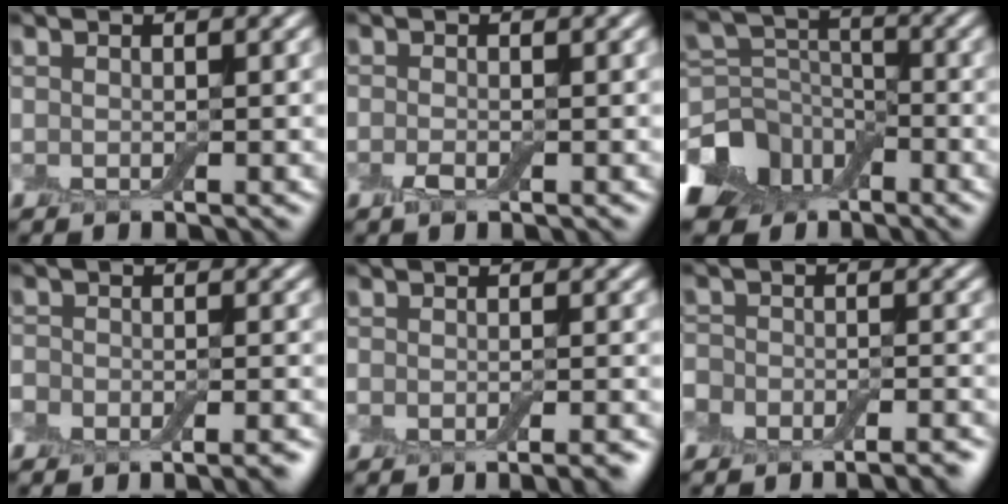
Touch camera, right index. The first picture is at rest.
{"total": 1.2, "force": [-0.5, 0.6, 0.8], "torque": [-0.019, -0.003, -0.012]}
{"total": 9.6, "force": [-5.3, 6.8, 4.1], "torque": [-0.081, -0.010, -0.096]}
{"total": 4.5, "force": [-3.8, 1.8, 1.6], "torque": [-0.015, 0.006, -0.058]}
{"total": 3.4, "force": [-2.6, 0.7, 2.0], "torque": [-0.030, 0.001, -0.035]}
{"total": 8.1, "force": [-7.0, 3.7, 1.9], "torque": [-0.004, 0.001, -0.104]}